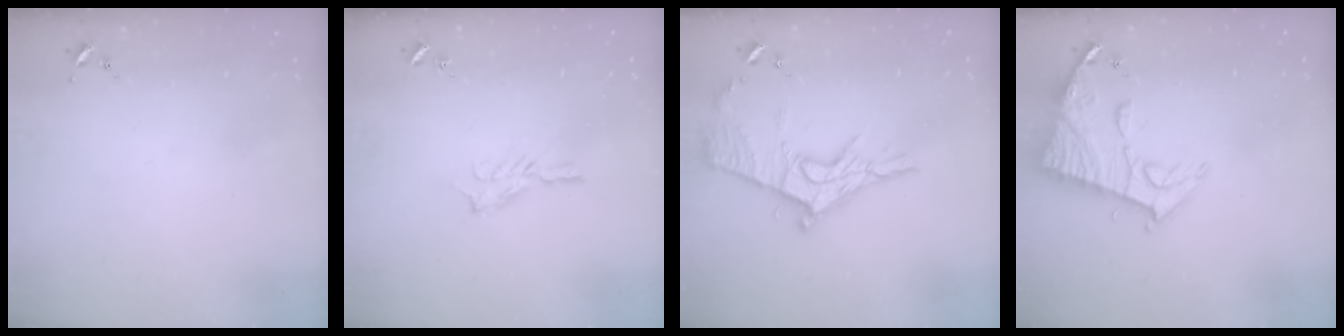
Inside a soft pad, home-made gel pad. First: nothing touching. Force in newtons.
{"total": 5.6, "press": 5.6, "slide": 0.6}
{"total": 16.9, "press": 16.8, "slide": 1.4}
{"total": 13.0, "press": 12.9, "slide": 1.4}